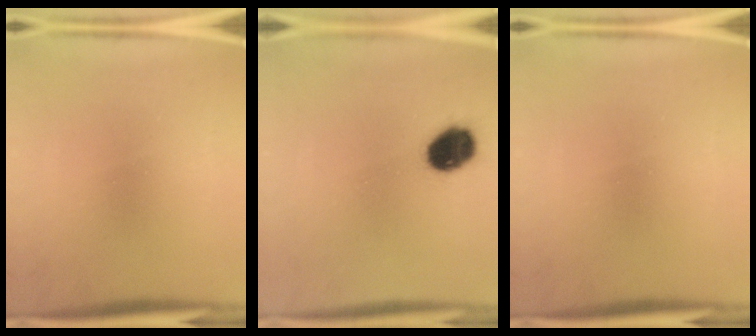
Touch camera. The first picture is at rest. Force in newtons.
{"total": 10.1}
{"total": 0.0}